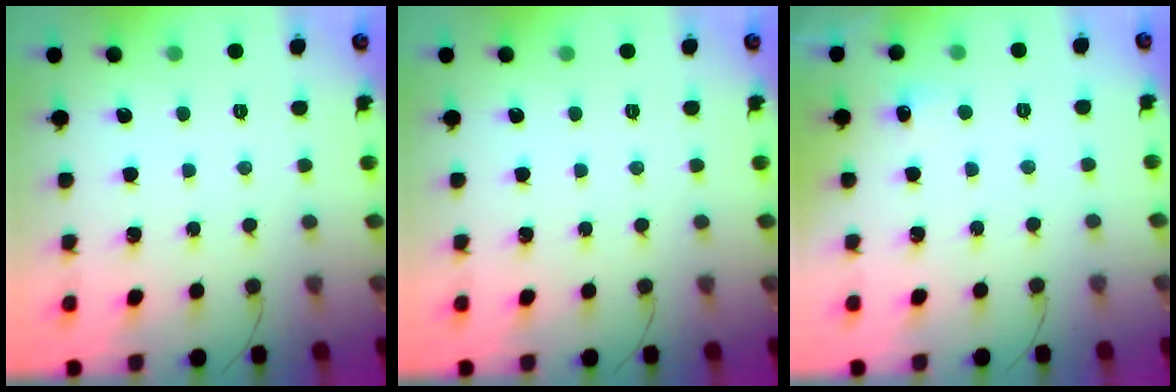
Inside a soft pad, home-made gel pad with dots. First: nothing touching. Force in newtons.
{"total": 0.0}
{"total": 4.1, "press": 3.9, "slide": 1.1}